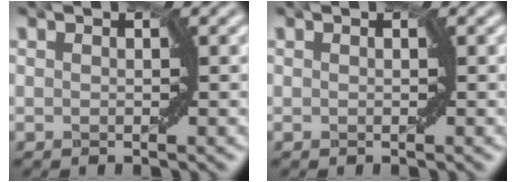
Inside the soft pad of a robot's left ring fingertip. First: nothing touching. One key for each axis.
{"total": 0.0}